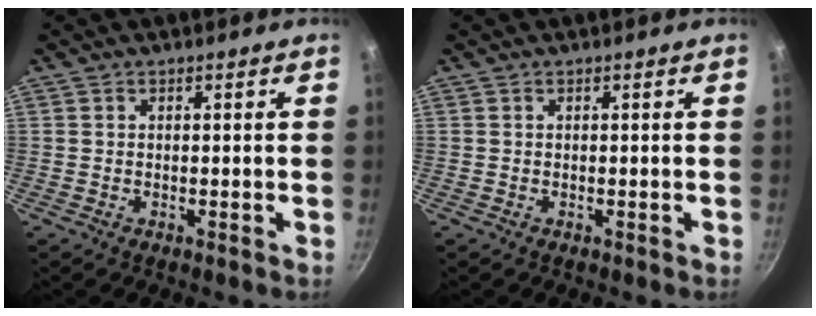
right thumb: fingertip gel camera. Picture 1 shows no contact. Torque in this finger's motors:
{"motor_torque": [-0.13, -0.13, 0.17, 0.00, 0.00]}